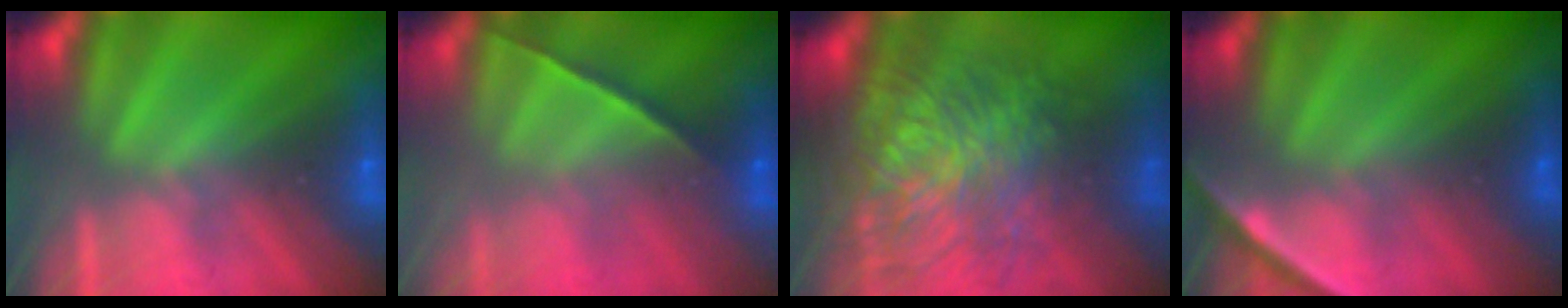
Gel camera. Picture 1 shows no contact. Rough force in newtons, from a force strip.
{"total": 1.1}
{"total": 7.7}
{"total": 1.9}